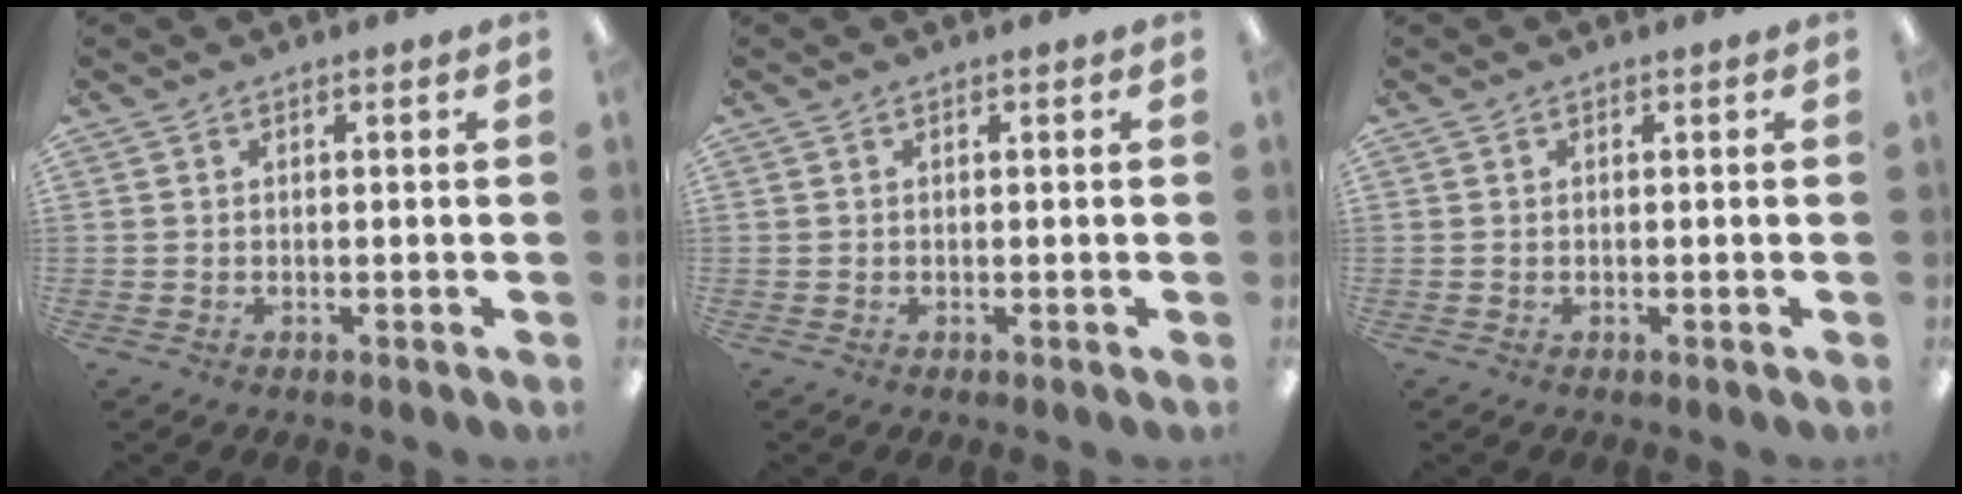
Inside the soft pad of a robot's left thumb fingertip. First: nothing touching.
{"total": 0.0}
{"total": 0.0}